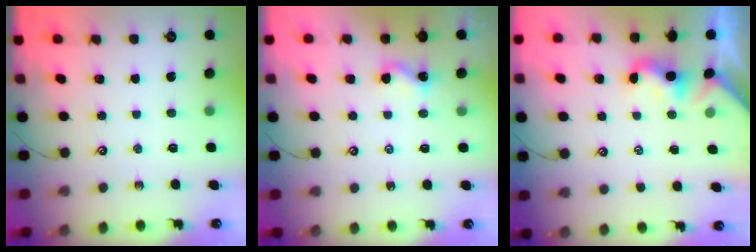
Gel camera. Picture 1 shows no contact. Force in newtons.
{"total": 2.0, "press": 2.0, "slide": 0.4}
{"total": 2.0, "press": 2.0, "slide": 0.5}